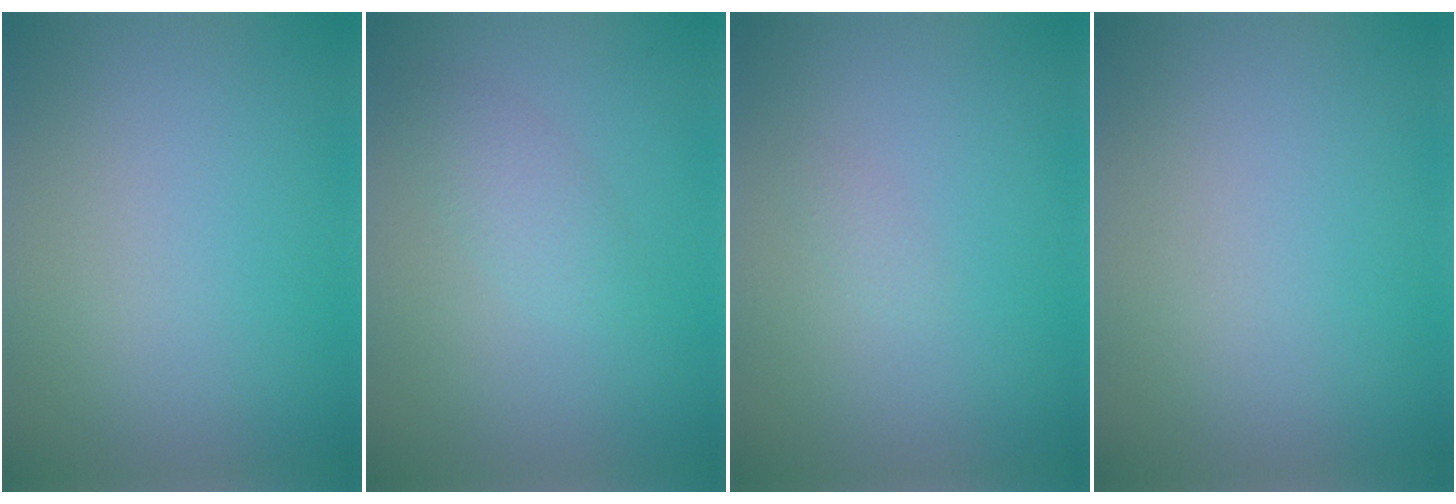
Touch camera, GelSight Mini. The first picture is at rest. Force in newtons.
{"total": 1.9, "press": 1.9, "slide": 0.1}
{"total": 0.6, "press": 0.6, "slide": 0.0}
{"total": 0.0}